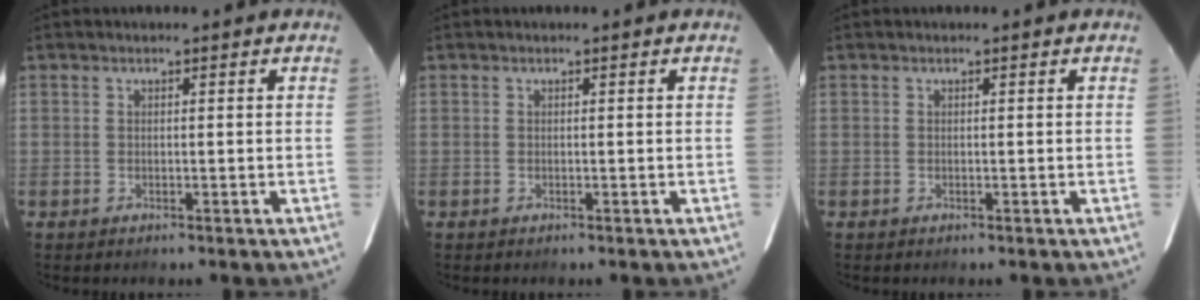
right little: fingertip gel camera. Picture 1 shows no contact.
{"total": 0.0}
{"total": 0.0}